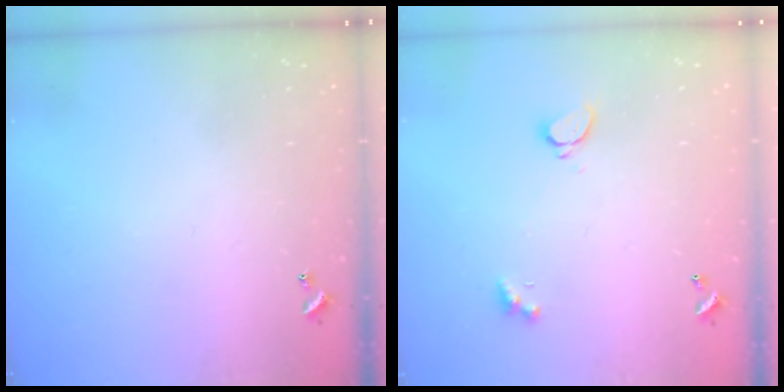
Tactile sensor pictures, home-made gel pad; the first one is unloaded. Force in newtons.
{"total": 1.7, "press": 1.7, "slide": 0.3}